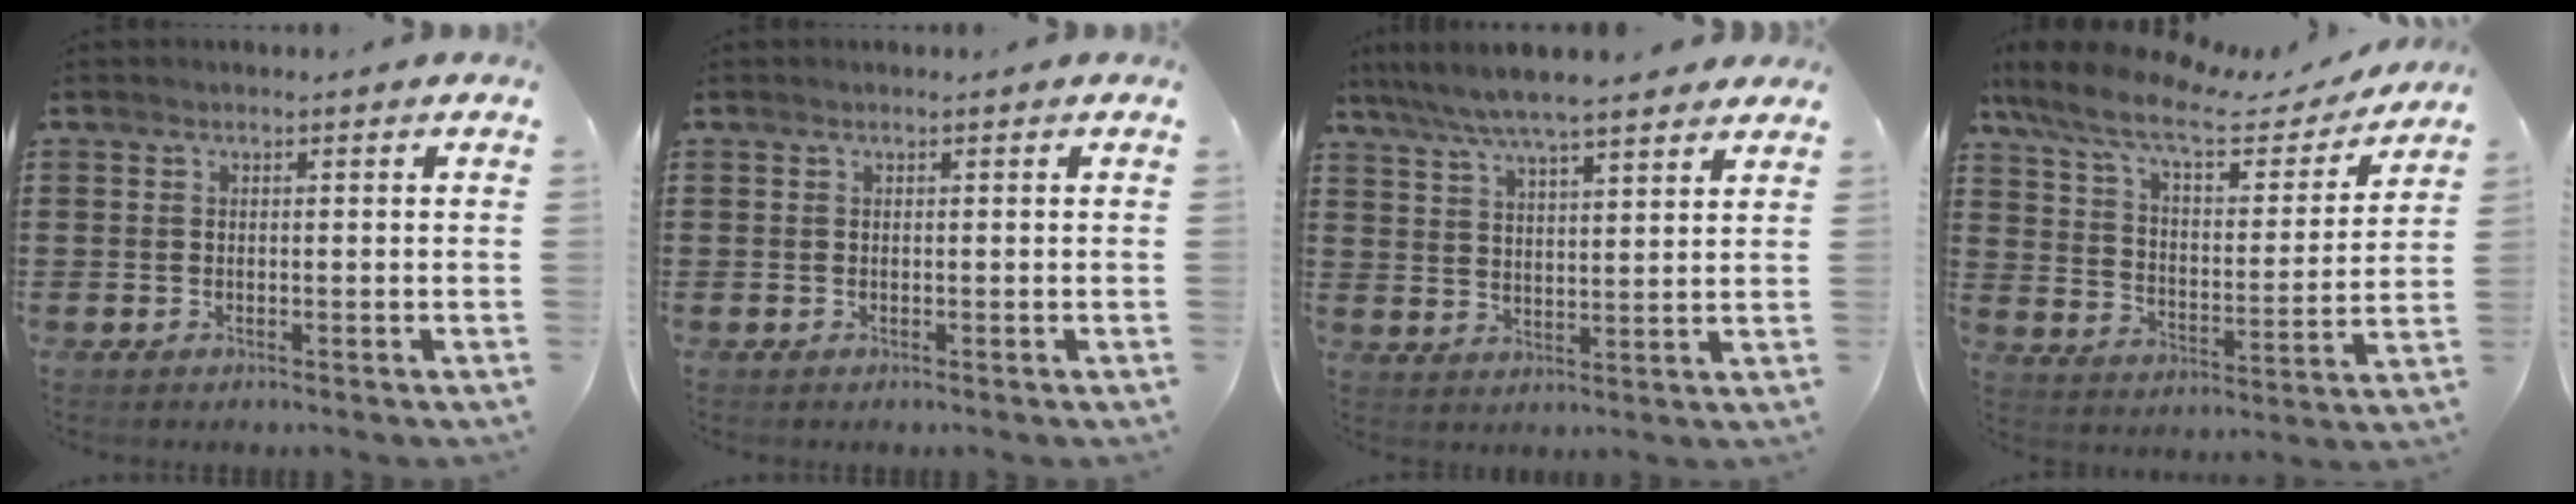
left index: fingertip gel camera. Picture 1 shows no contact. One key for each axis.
{"total": 0.0}
{"total": 6.2, "fx": 5.5, "fy": 0.4, "fz": 2.8, "tx": -0.074, "ty": -0.018, "tz": 0.095}
{"total": 10.6, "fx": 8.0, "fy": 2.7, "fz": 6.5, "tx": -0.151, "ty": -0.031, "tz": 0.136}